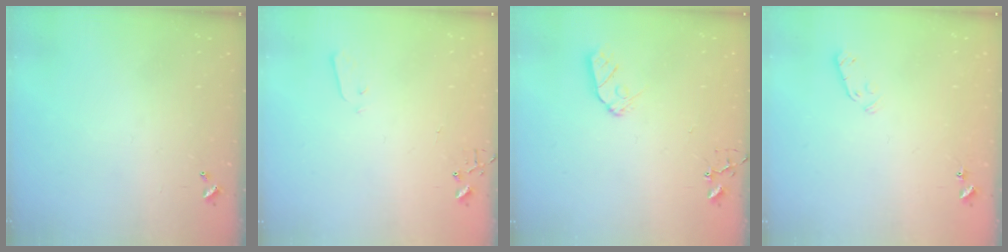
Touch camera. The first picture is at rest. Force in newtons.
{"total": 1.9, "press": 1.9, "slide": 0.4}
{"total": 7.6, "press": 7.6, "slide": 0.5}
{"total": 3.8, "press": 3.7, "slide": 0.7}